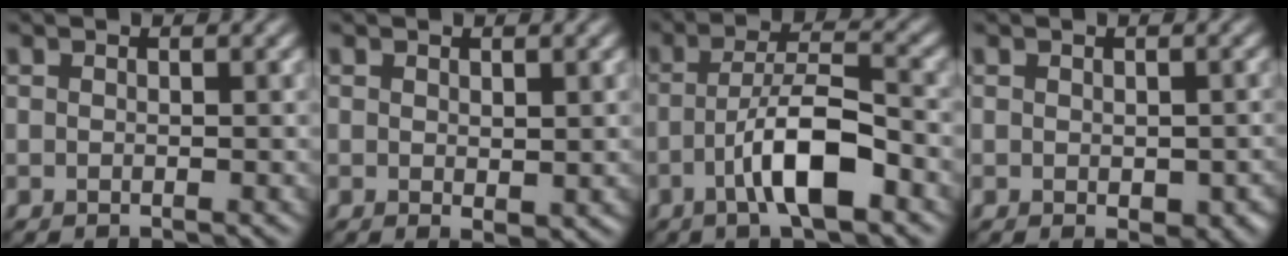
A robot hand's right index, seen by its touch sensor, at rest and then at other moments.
{"total": 1.1, "force": [0.2, 0.4, 1.0], "torque": [-0.014, -0.003, 0.006]}
{"total": 6.7, "force": [-2.5, 1.8, 5.9], "torque": [-0.104, 0.008, -0.046]}
{"total": 2.9, "force": [-0.6, 1.5, 2.4], "torque": [-0.030, -0.009, -0.002]}